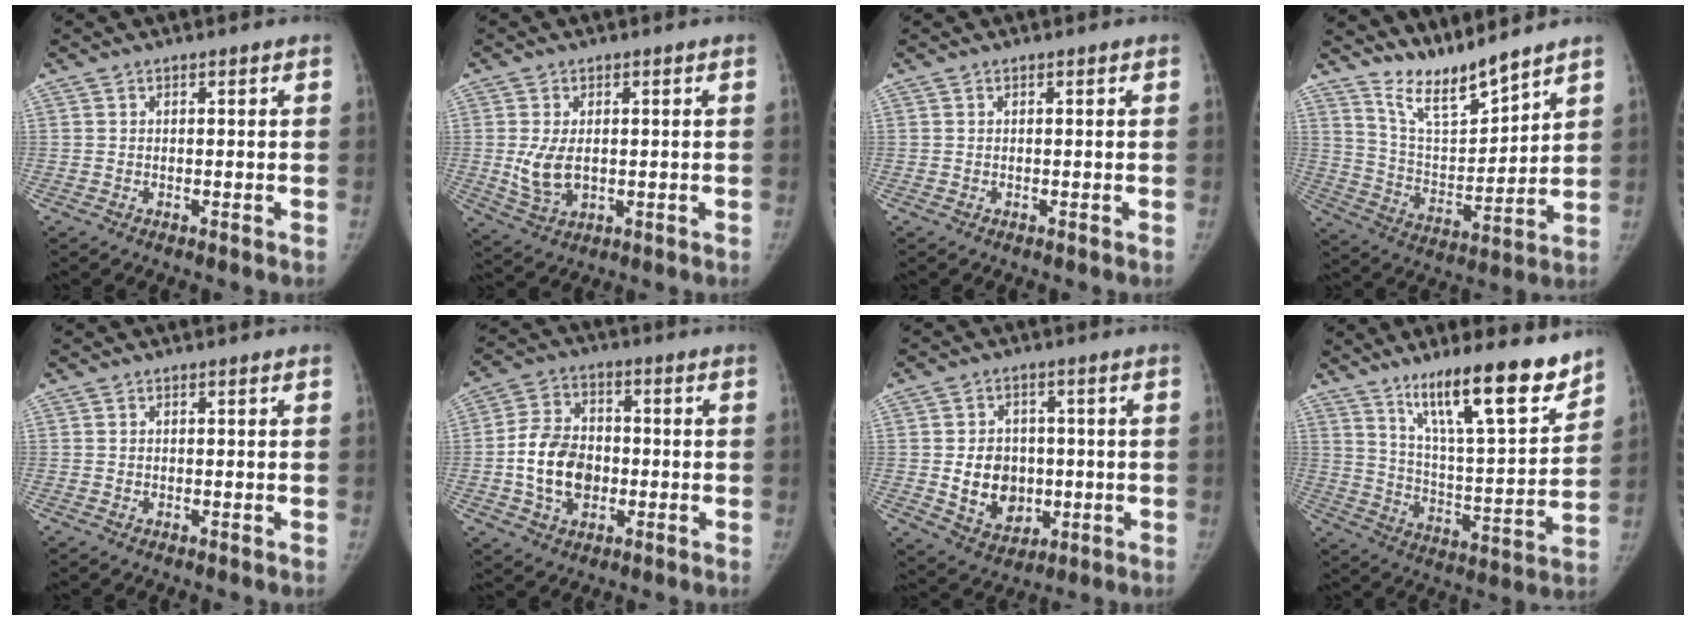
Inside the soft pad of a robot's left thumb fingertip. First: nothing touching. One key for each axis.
{"total": 6.5, "fx": 0.0, "fy": 4.1, "fz": 5.1, "tx": -0.093, "ty": -0.007, "tz": 0.011}
{"total": 0.0}
{"total": 11.3, "fx": 10.2, "fy": 1.6, "fz": 4.5, "tx": -0.066, "ty": -0.077, "tz": 0.203}
{"total": 0.0}
{"total": 12.2, "fx": -1.8, "fy": 8.9, "fz": 8.1, "tx": -0.127, "ty": 0.019, "tz": -0.034}
{"total": 10.7, "fx": -0.9, "fy": 8.6, "fz": 6.2, "tx": -0.062, "ty": -0.002, "tz": 0.000}
{"total": 19.5, "fx": 13.9, "fy": 3.7, "fz": 13.2, "tx": -0.181, "ty": -0.083, "tz": 0.233}